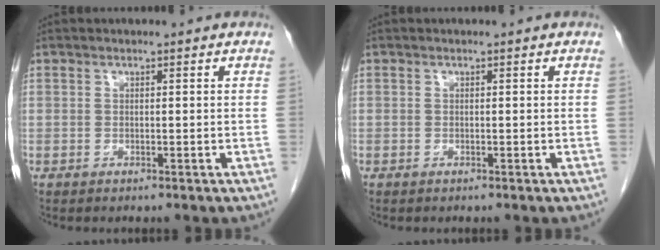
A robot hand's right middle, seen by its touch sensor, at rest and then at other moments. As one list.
[{"total": 0.0}]